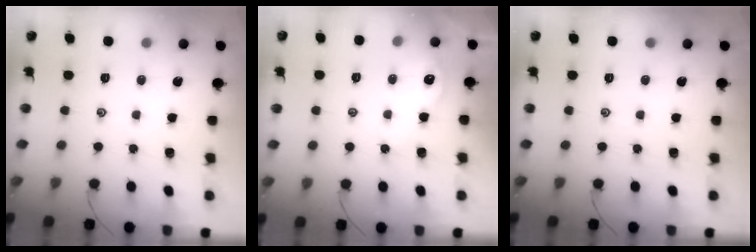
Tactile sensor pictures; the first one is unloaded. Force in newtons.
{"total": 3.2, "press": 3.2, "slide": 0.3}
{"total": 0.0}